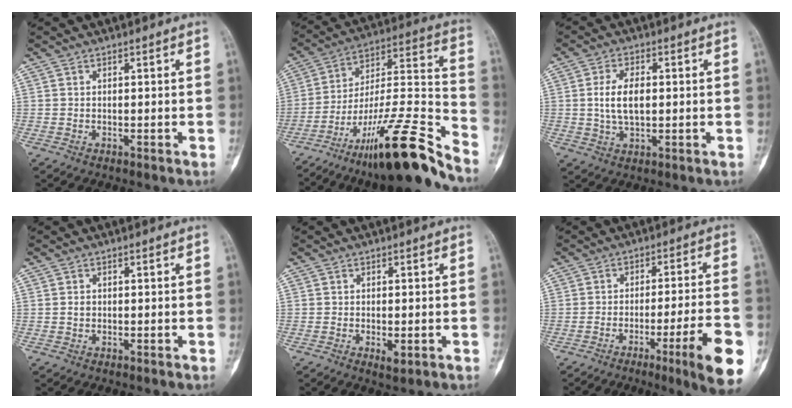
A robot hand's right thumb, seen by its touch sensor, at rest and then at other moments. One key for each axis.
{"total": 24.5, "fx": -17.6, "fy": 3.6, "fz": 16.6, "tx": -0.250, "ty": 0.095, "tz": -0.294}
{"total": 6.9, "fx": 0.5, "fy": 3.6, "fz": 5.9, "tx": -0.114, "ty": 0.002, "tz": 0.010}
{"total": 0.9, "fx": 0.0, "fy": 0.8, "fz": 0.5, "tx": -0.008, "ty": 0.002, "tz": 0.000}
{"total": 2.3, "fx": -0.7, "fy": 1.0, "fz": 2.0, "tx": -0.032, "ty": -0.004, "tz": -0.008}
{"total": 14.1, "fx": -6.0, "fy": 1.0, "fz": 12.8, "tx": -0.169, "ty": 0.007, "tz": -0.084}